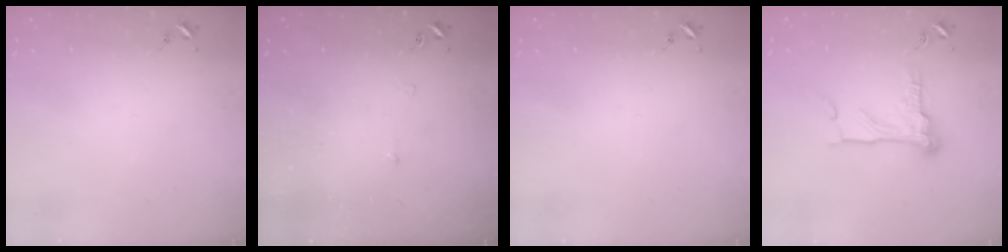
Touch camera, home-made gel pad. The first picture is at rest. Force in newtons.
{"total": 3.4, "press": 3.4, "slide": 0.2}
{"total": 0.0}
{"total": 13.2, "press": 13.2, "slide": 1.4}